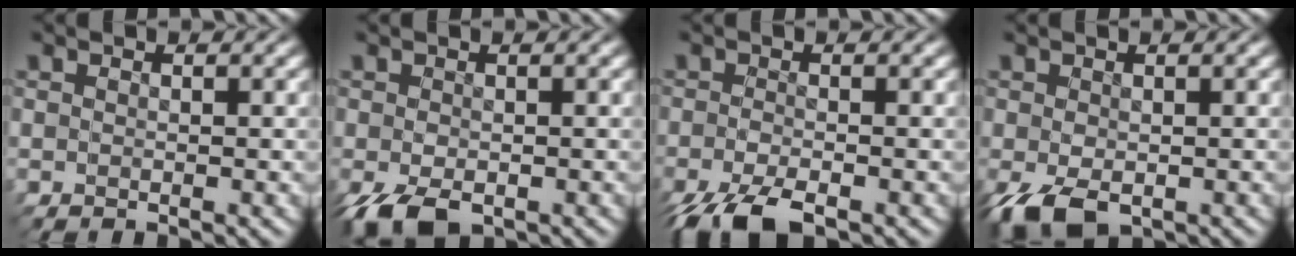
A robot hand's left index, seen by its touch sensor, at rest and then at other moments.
{"total": 2.9, "force": [-2.2, 1.7, 0.8], "torque": [-0.020, -0.022, -0.020]}
{"total": 3.4, "force": [-3.3, -0.9, 0.0], "torque": [-0.006, -0.013, -0.045]}
{"total": 3.6, "force": [-2.4, 2.5, 0.9], "torque": [-0.019, -0.025, -0.024]}